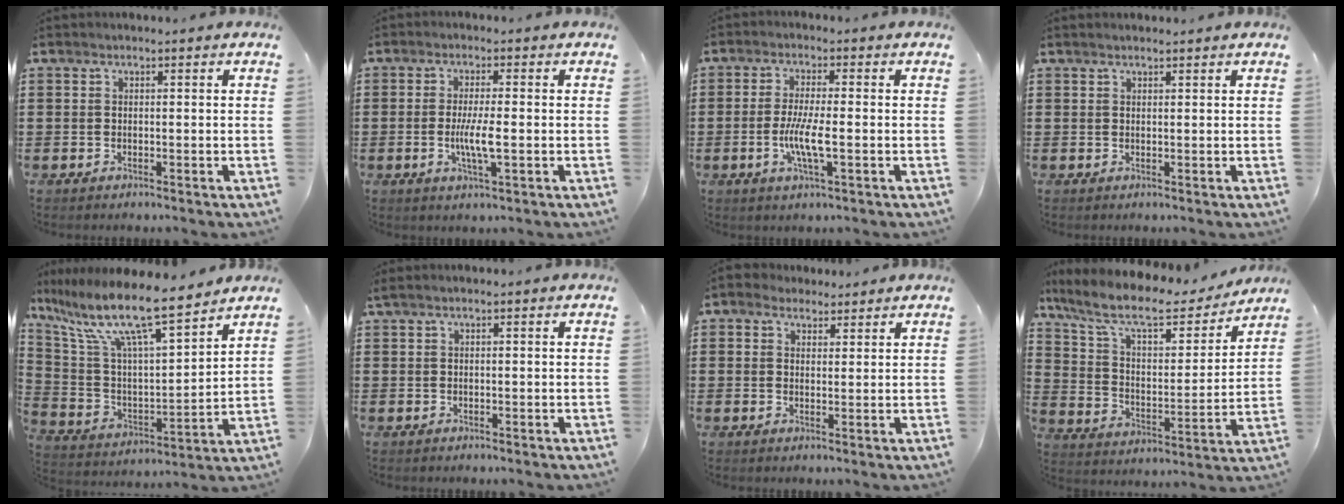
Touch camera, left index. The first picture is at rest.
{"total": 5.0, "force": [-0.7, 0.7, 4.9], "torque": [-0.099, -0.006, -0.018]}
{"total": 5.8, "force": [-1.1, 0.9, 5.6], "torque": [-0.117, -0.009, -0.027]}
{"total": 0.8, "force": [0.7, 0.1, 0.4], "torque": [-0.008, 0.001, 0.014]}
{"total": 12.2, "force": [9.5, 1.1, 7.7], "torque": [-0.183, -0.060, 0.158]}
{"total": 0.5, "force": [0.1, 0.0, 0.5], "torque": [-0.008, -0.002, 0.002]}
{"total": 2.4, "force": [1.9, 1.4, 0.3], "torque": [-0.014, 0.008, 0.035]}
{"total": 10.1, "force": [8.2, 2.3, 5.5], "torque": [-0.139, -0.044, 0.139]}